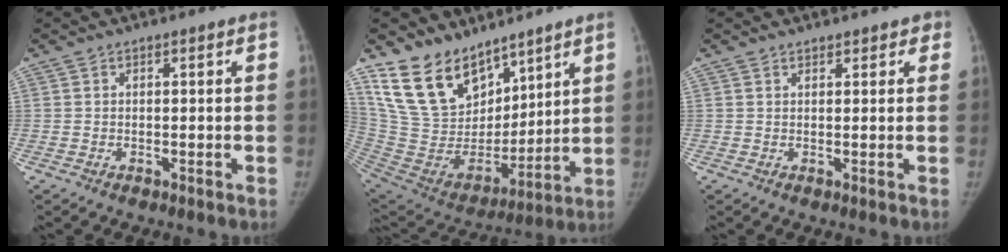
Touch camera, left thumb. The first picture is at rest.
{"total": 20.5, "force": [14.2, 11.3, 9.4], "torque": [-0.130, -0.067, 0.279]}
{"total": 2.2, "force": [1.7, 1.3, 0.5], "torque": [0.021, -0.006, 0.017]}